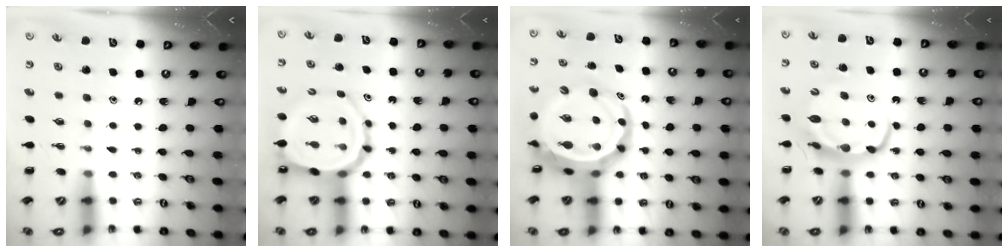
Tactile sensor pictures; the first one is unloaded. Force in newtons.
{"total": 13.1, "press": 12.6, "slide": 3.4}
{"total": 9.5, "press": 9.1, "slide": 2.7}
{"total": 7.4, "press": 7.3, "slide": 1.0}